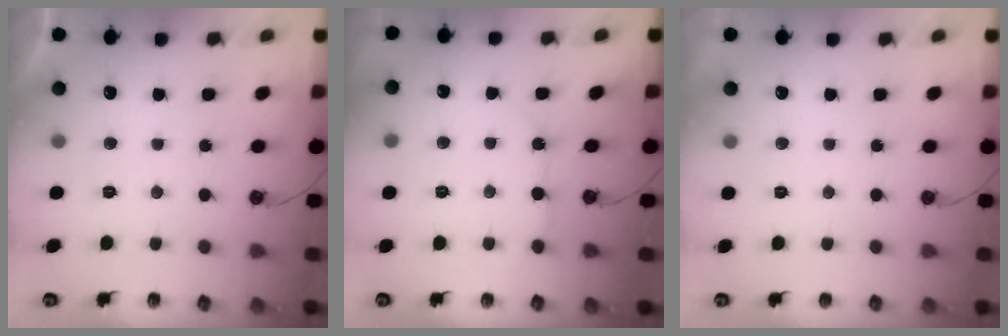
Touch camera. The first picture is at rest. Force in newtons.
{"total": 4.1, "press": 4.1, "slide": 0.2}
{"total": 0.0}